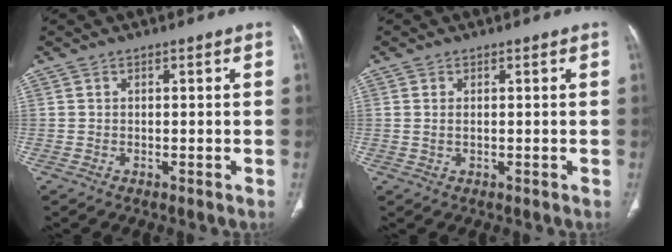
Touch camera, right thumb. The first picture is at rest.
{"total": 1.1, "force": [0.2, 0.6, 1.0], "torque": [-0.027, 0.001, 0.008]}